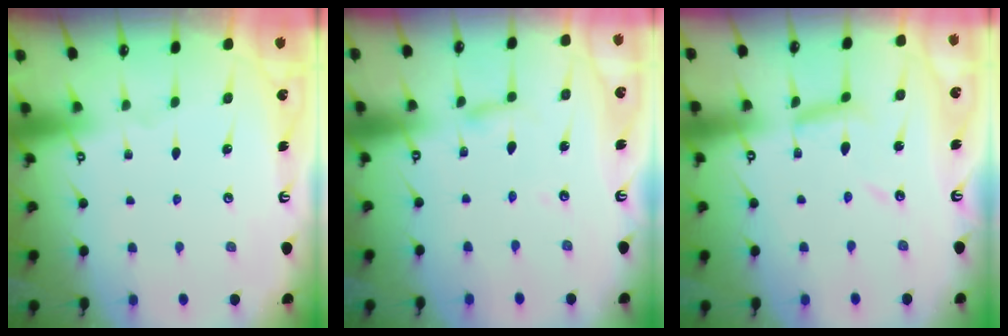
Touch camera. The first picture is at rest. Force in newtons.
{"total": 2.6, "press": 2.6, "slide": 0.1}
{"total": 8.5, "press": 8.5, "slide": 0.3}